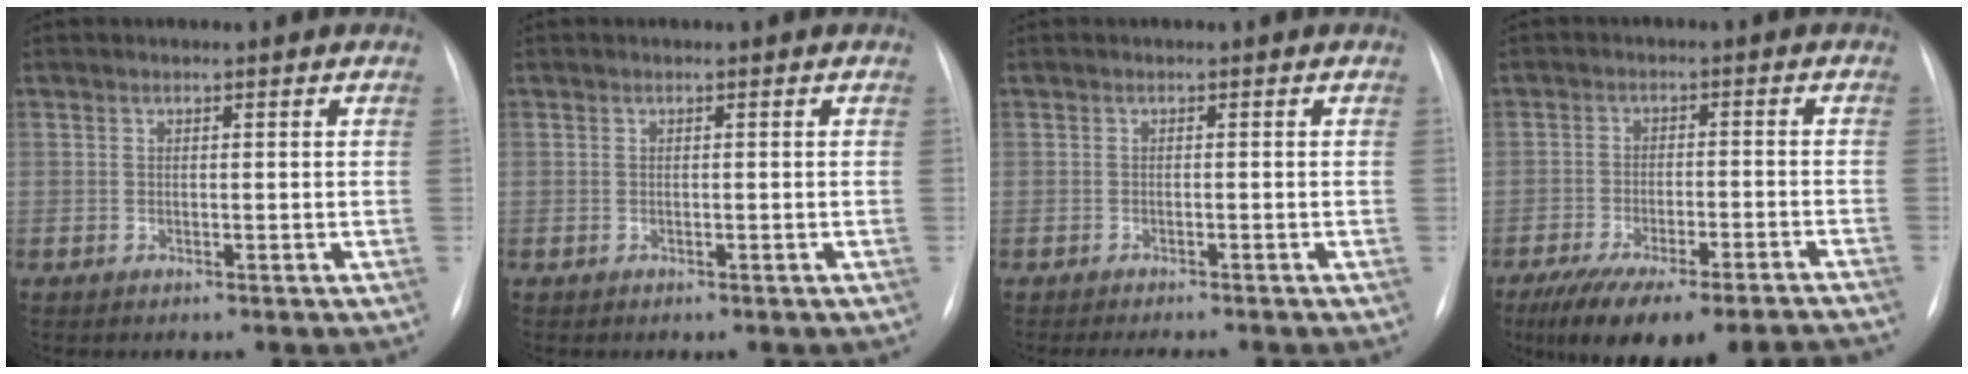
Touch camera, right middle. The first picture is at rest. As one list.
[{"total": 0.0}, {"total": 4.3, "force": [-3.8, 0.4, 1.9], "torque": [-0.020, -0.006, -0.047]}, {"total": 19.2, "force": [-16.2, 3.1, 9.7], "torque": [-0.130, -0.011, -0.225]}]